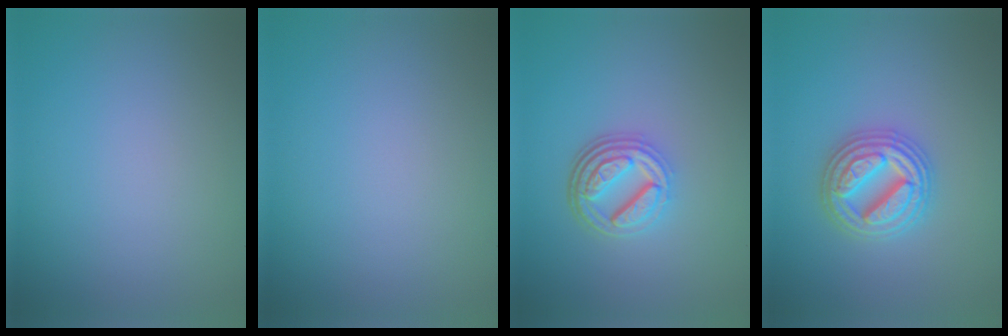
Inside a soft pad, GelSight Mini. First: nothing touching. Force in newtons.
{"total": 0.0}
{"total": 4.7, "press": 3.5, "slide": 3.1}
{"total": 4.9, "press": 4.8, "slide": 0.8}